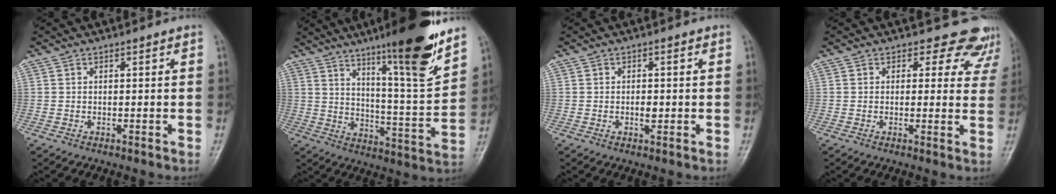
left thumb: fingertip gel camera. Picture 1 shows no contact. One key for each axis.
{"total": 17.5, "fx": 11.9, "fy": 1.7, "fz": 12.7, "tx": -0.173, "ty": -0.076, "tz": 0.188}
{"total": 1.9, "fx": -0.2, "fy": 1.0, "fz": 1.5, "tx": -0.022, "ty": -0.001, "tz": -0.005}
{"total": 8.4, "fx": 6.9, "fy": 4.7, "fz": 1.0, "tx": 0.047, "ty": -0.031, "tz": 0.048}